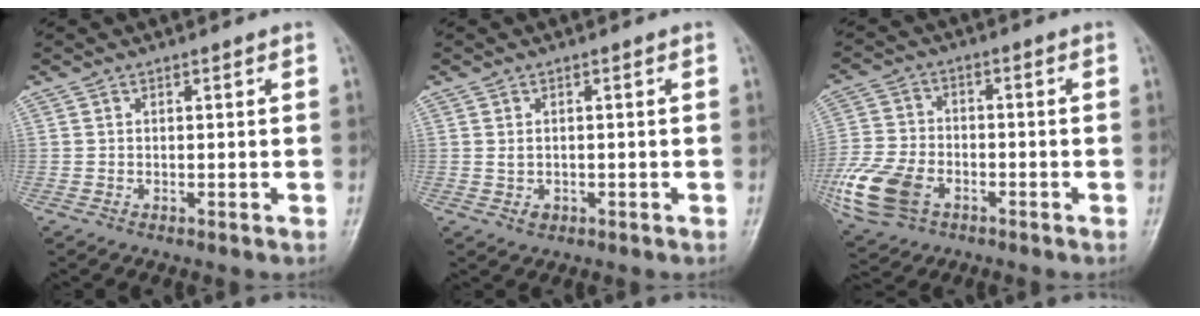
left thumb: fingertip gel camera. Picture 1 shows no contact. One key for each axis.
{"total": 1.6, "fx": -0.1, "fy": 1.3, "fz": 1.0, "tx": -0.013, "ty": -0.001, "tz": 0.004}
{"total": 13.4, "fx": -5.3, "fy": 9.0, "fz": 8.5, "tx": -0.183, "ty": 0.006, "tz": -0.099}